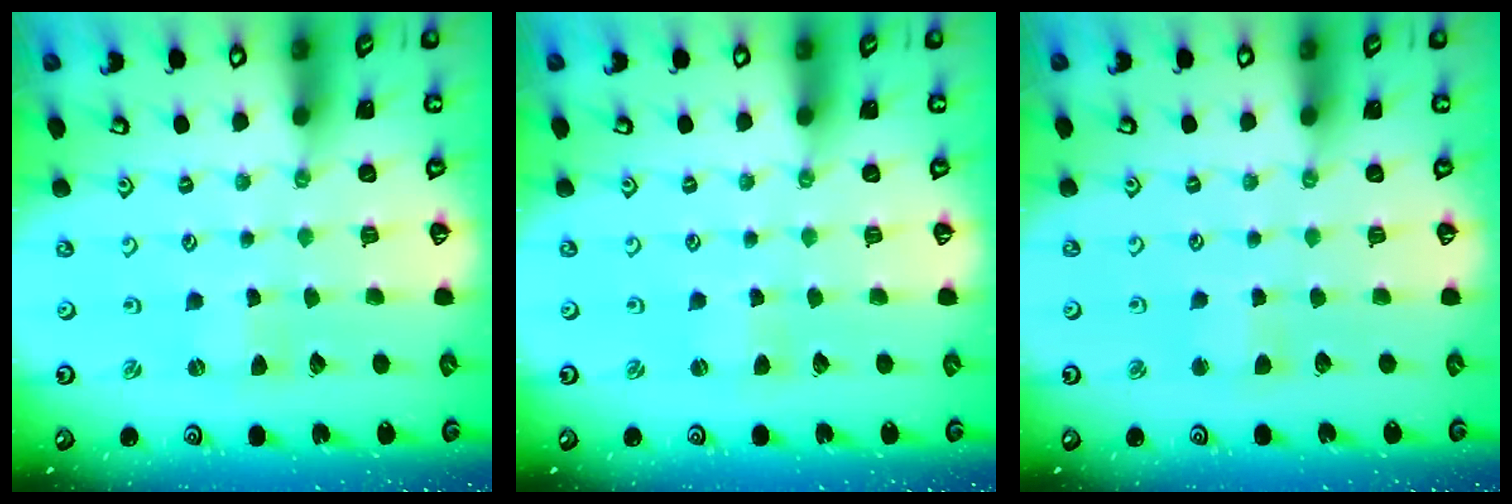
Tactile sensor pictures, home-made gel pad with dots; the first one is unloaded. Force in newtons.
{"total": 1.9, "press": 1.9, "slide": 0.4}
{"total": 3.1, "press": 3.1, "slide": 0.3}